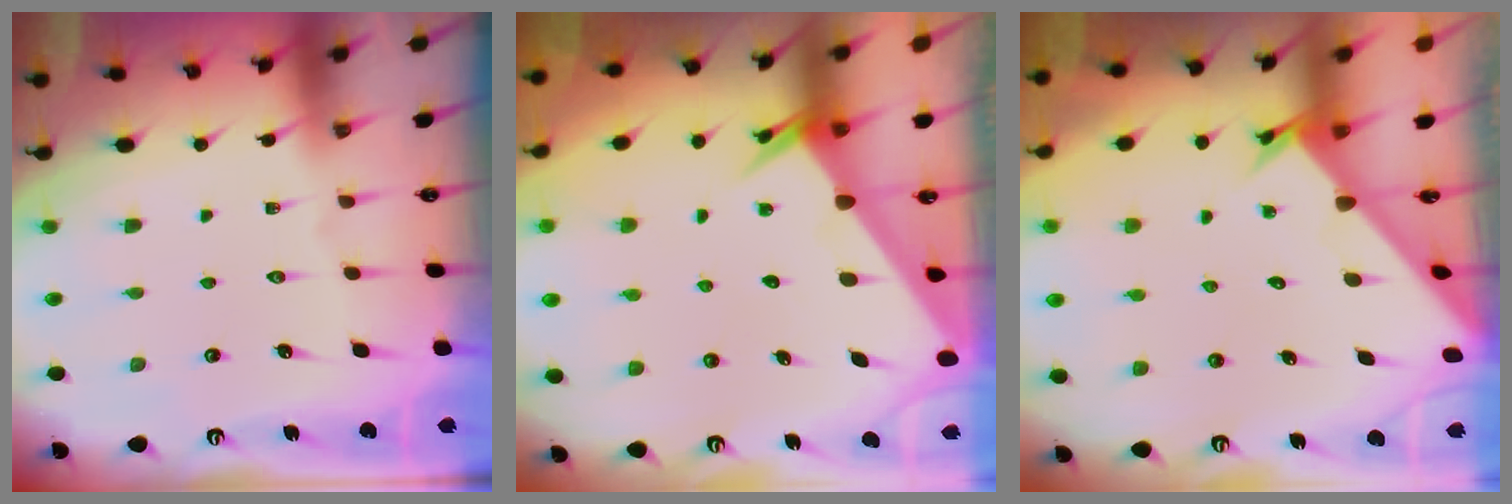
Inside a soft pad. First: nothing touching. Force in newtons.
{"total": 3.0, "press": 3.0, "slide": 0.1}
{"total": 2.7, "press": 2.7, "slide": 0.2}